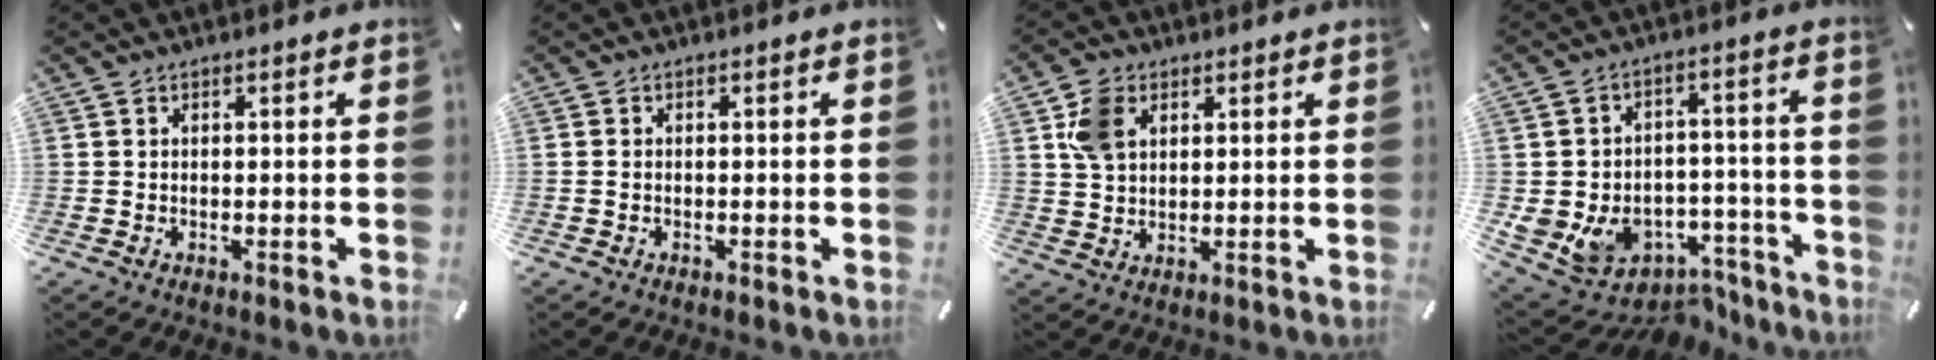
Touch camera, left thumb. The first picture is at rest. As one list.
[{"total": 0.8, "force": [-0.2, 0.6, 0.5], "torque": [-0.010, 0.002, -0.005]}, {"total": 6.9, "force": [2.9, 5.1, 3.6], "torque": [-0.089, 0.011, 0.056]}, {"total": 10.4, "force": [-4.5, 8.9, 2.8], "torque": [-0.042, 0.016, -0.064]}]